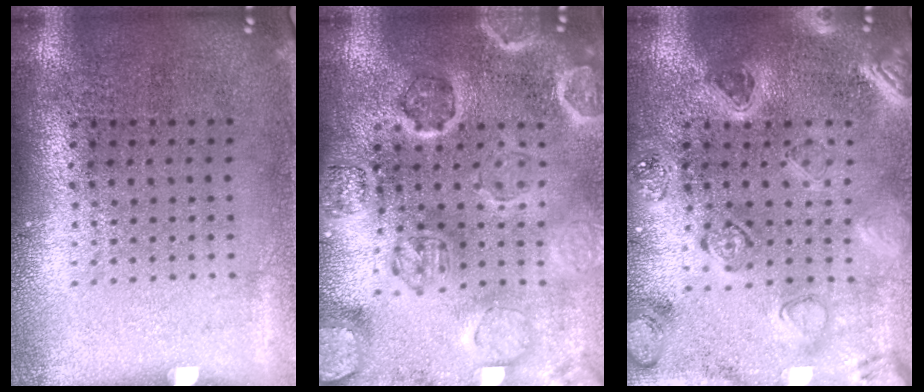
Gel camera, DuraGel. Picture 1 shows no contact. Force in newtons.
{"total": 2.5, "press": 2.5, "slide": 0.3}
{"total": 1.8, "press": 1.7, "slide": 0.2}